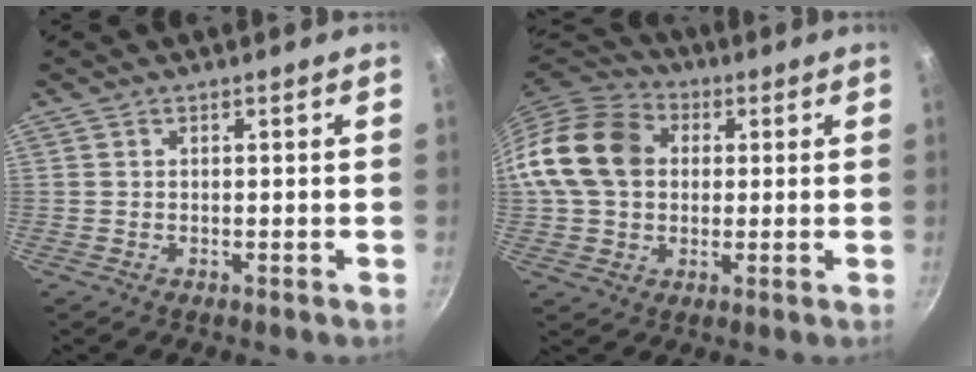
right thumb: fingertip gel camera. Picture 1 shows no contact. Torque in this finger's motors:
{"motor_torque": [0.46, 0.84, 0.58, -0.51, 0.17]}